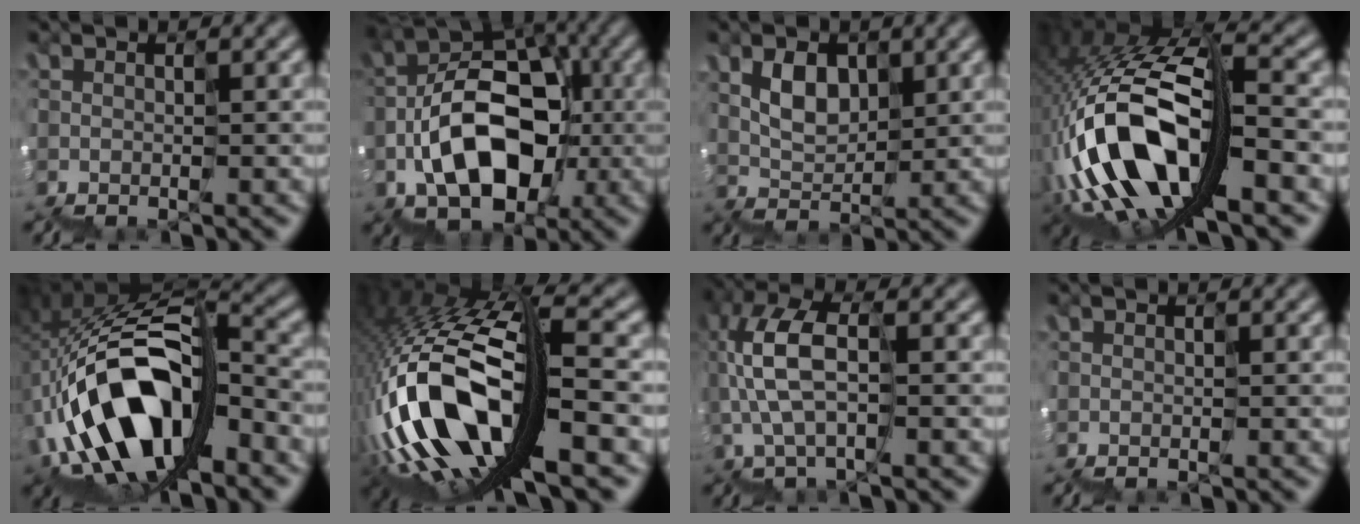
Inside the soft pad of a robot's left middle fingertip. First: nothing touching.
{"total": 9.1, "force": [-2.4, 6.2, 6.2], "torque": [-0.111, 0.027, -0.055]}
{"total": 2.0, "force": [1.7, 0.9, -0.6], "torque": [-0.007, 0.018, 0.035]}
{"total": 11.5, "force": [-4.4, 5.1, 9.3], "torque": [-0.210, 0.021, -0.073]}
{"total": 11.5, "force": [-4.7, 5.3, 9.1], "torque": [-0.179, 0.028, -0.084]}
{"total": 13.4, "force": [-3.8, 5.5, 11.6], "torque": [-0.263, 0.017, -0.056]}
{"total": 4.7, "force": [1.2, 1.6, 4.3], "torque": [-0.122, 0.031, 0.021]}
{"total": 0.0}